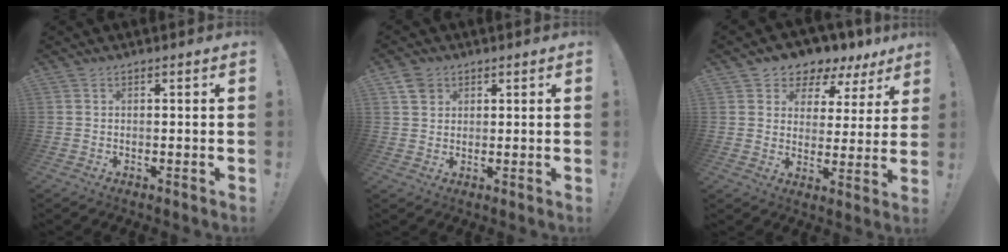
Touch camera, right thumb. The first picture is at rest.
{"total": 3.9, "force": [2.2, 3.0, 1.1], "torque": [-0.014, -0.007, 0.040]}
{"total": 5.5, "force": [3.7, 3.9, 0.9], "torque": [-0.014, -0.040, 0.071]}